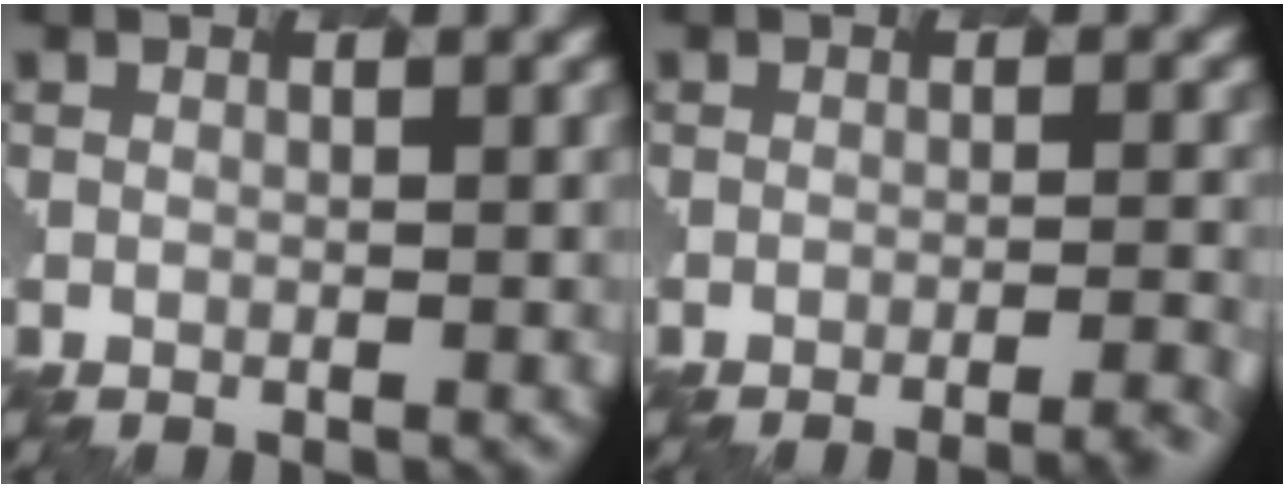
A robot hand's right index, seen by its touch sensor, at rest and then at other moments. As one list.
[{"total": 3.7, "force": [-2.9, 0.6, 2.2], "torque": [-0.028, 0.012, -0.028]}]